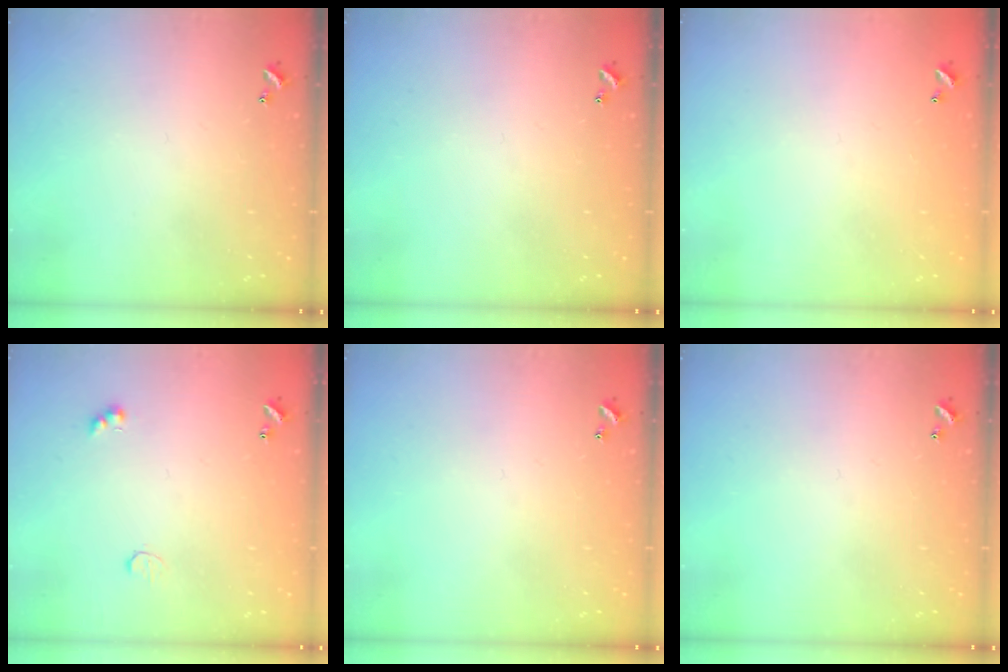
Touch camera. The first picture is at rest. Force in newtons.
{"total": 0.0}
{"total": 2.8, "press": 2.8, "slide": 0.1}
{"total": 2.5, "press": 2.4, "slide": 0.7}
{"total": 0.0}
{"total": 0.0}